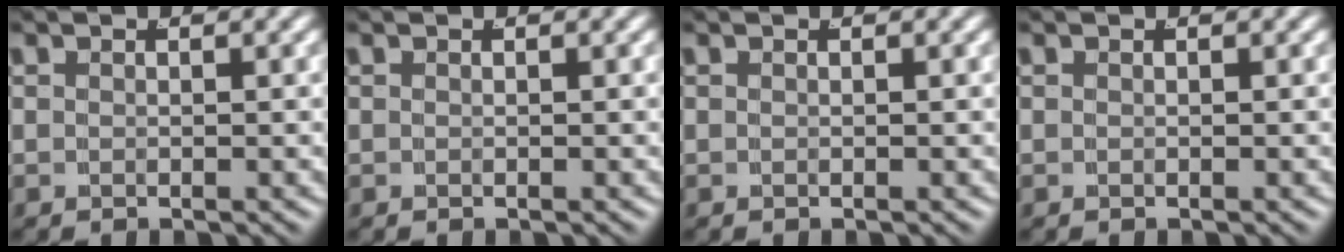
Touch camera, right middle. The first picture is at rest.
{"total": 0.0}
{"total": 0.0}
{"total": 0.0}